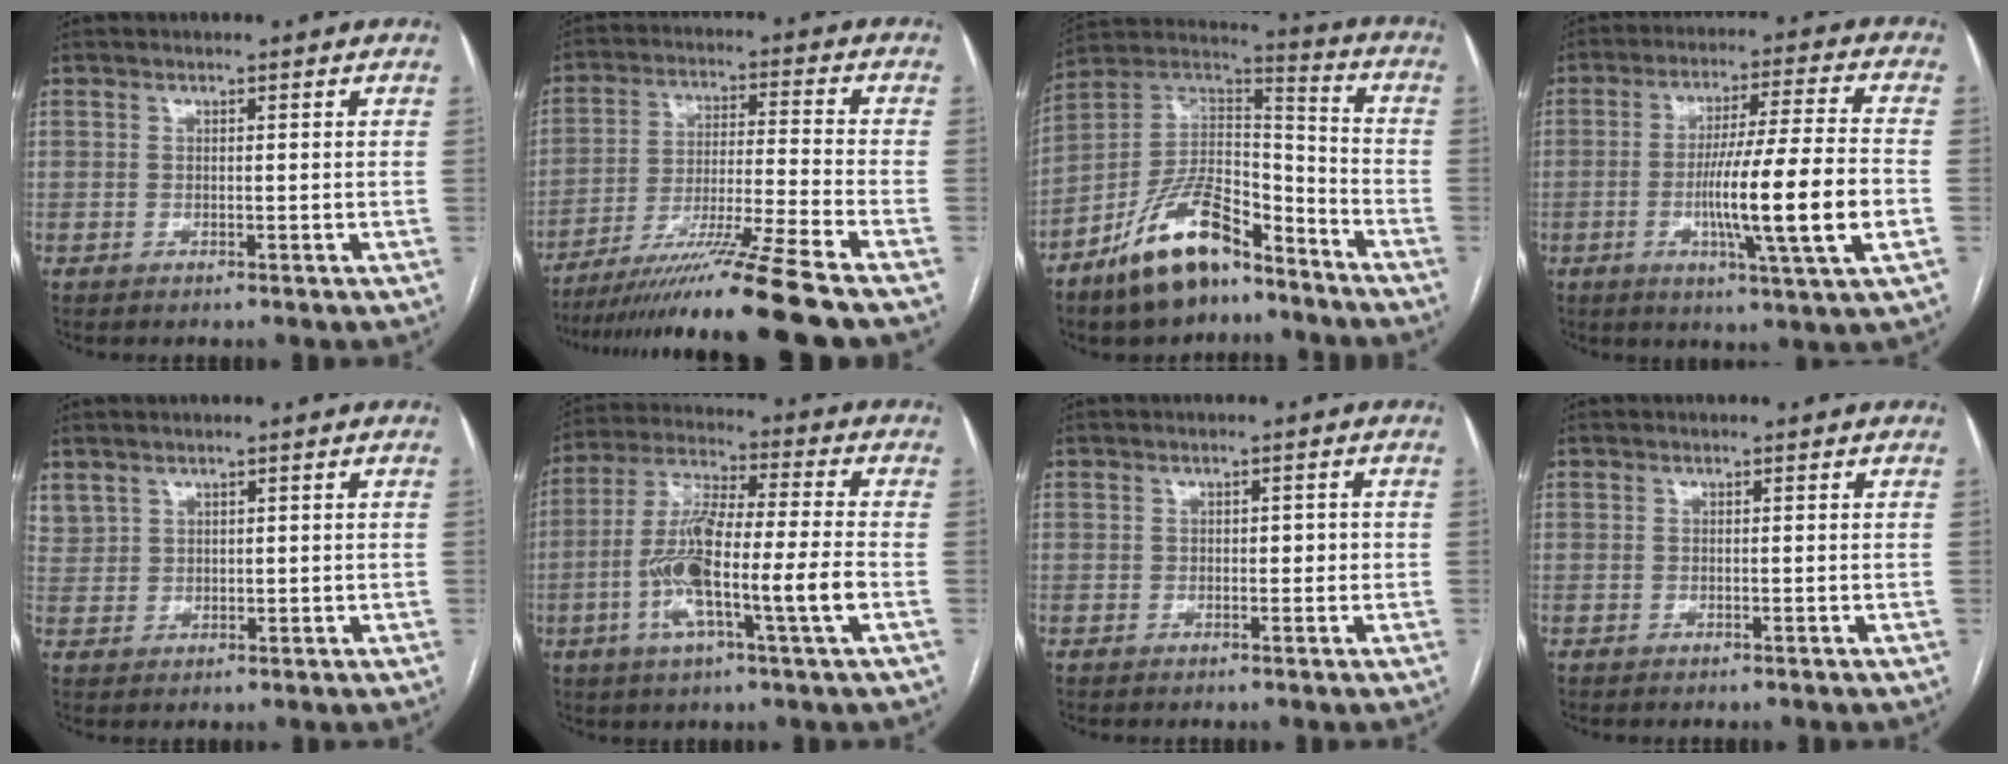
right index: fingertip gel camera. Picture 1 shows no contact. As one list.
[{"total": 16.0, "force": [-12.9, -3.1, 9.0], "torque": [-0.161, -0.033, -0.219]}, {"total": 16.4, "force": [-11.4, 6.2, 10.1], "torque": [-0.187, 0.026, -0.203]}, {"total": 15.0, "force": [-3.2, -0.6, 14.7], "torque": [-0.248, -0.010, -0.058]}, {"total": 3.4, "force": [2.7, 2.0, 0.6], "torque": [-0.011, 0.007, 0.064]}, {"total": 14.8, "force": [-3.6, 1.1, 14.3], "torque": [-0.278, 0.001, -0.071]}, {"total": 1.7, "force": [-0.1, 1.0, 1.4], "torque": [-0.016, 0.006, -0.001]}, {"total": 0.0}]